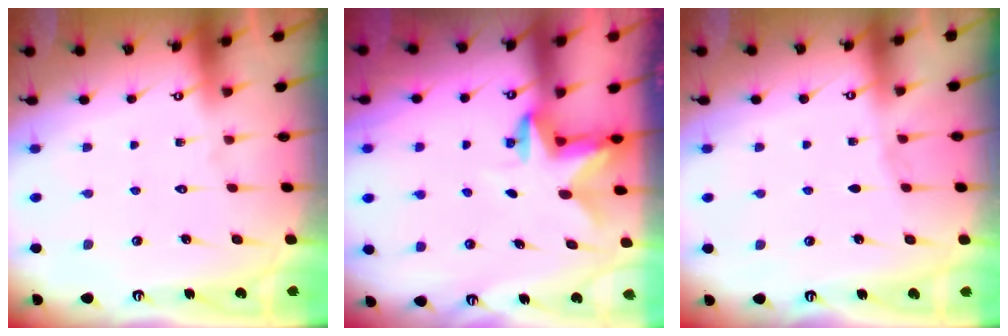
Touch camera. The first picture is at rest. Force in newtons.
{"total": 2.8, "press": 2.8, "slide": 0.6}
{"total": 2.9, "press": 2.9, "slide": 0.4}